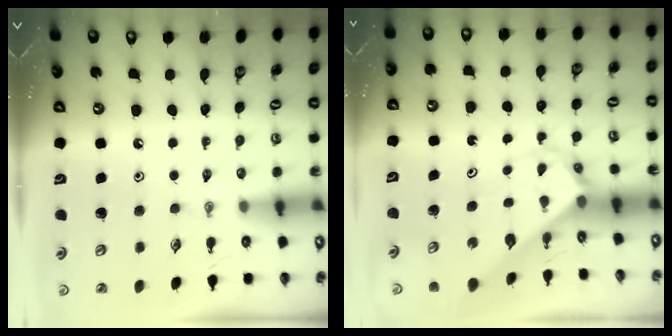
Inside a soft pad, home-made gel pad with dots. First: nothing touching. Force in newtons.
{"total": 2.9, "press": 2.9, "slide": 0.1}